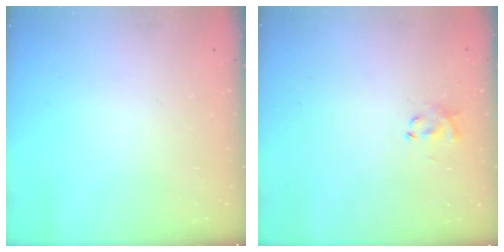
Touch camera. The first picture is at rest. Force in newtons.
{"total": 2.9, "press": 2.8, "slide": 0.9}